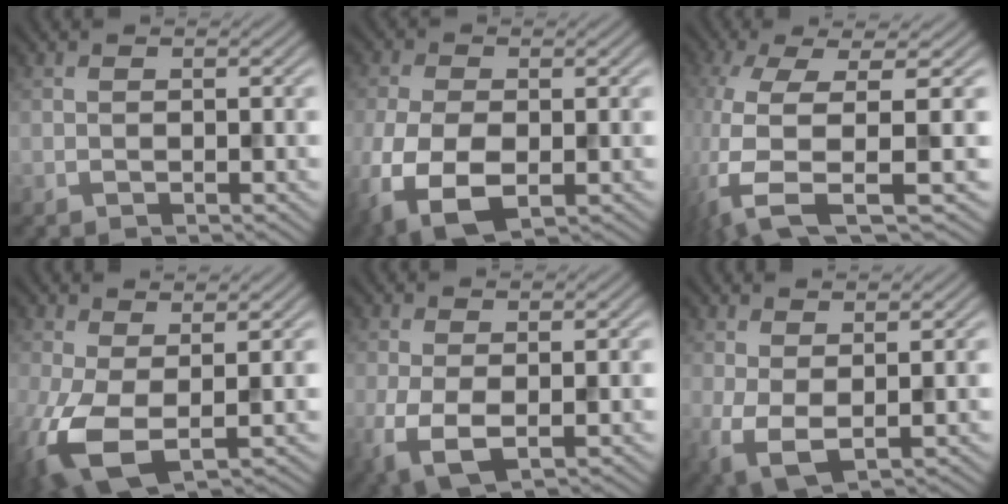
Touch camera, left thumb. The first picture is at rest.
{"total": 8.6, "force": [-2.9, 5.1, 6.3], "torque": [-0.172, -0.030, -0.049]}
{"total": 11.2, "force": [-2.7, 3.4, 10.3], "torque": [-0.222, -0.018, -0.050]}
{"total": 8.0, "force": [-0.8, 4.0, 6.9], "torque": [-0.175, -0.012, -0.021]}
{"total": 4.6, "force": [-0.6, 2.3, 4.0], "torque": [-0.102, -0.010, -0.011]}
{"total": 4.2, "force": [1.0, 2.0, 3.5], "torque": [-0.087, -0.005, 0.018]}